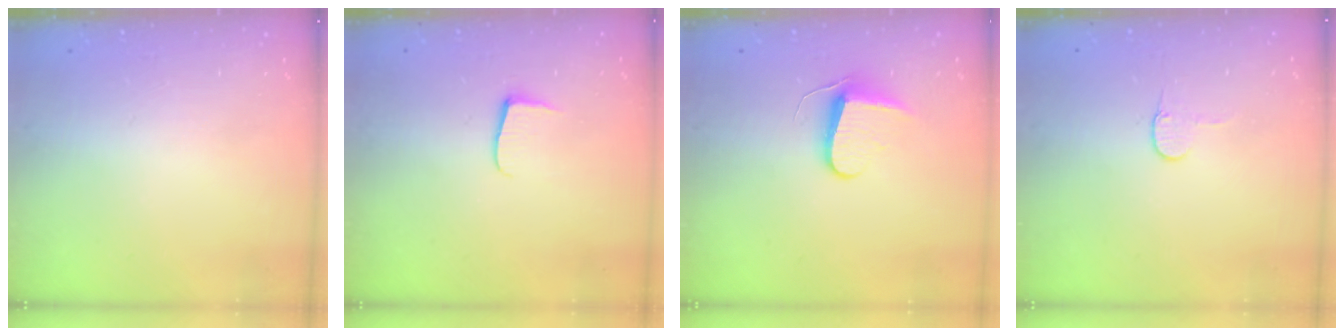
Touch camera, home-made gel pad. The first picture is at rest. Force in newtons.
{"total": 5.4, "press": 5.3, "slide": 0.5}
{"total": 8.5, "press": 8.5, "slide": 0.6}
{"total": 3.2, "press": 3.2, "slide": 0.3}